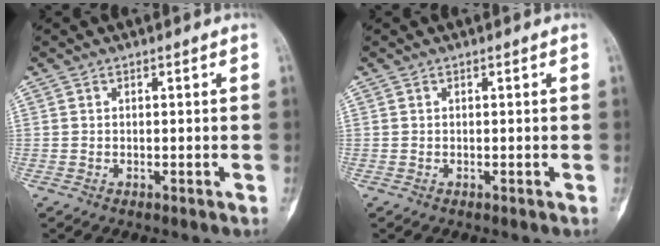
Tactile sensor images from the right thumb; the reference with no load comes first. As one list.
[{"total": 0.0}]